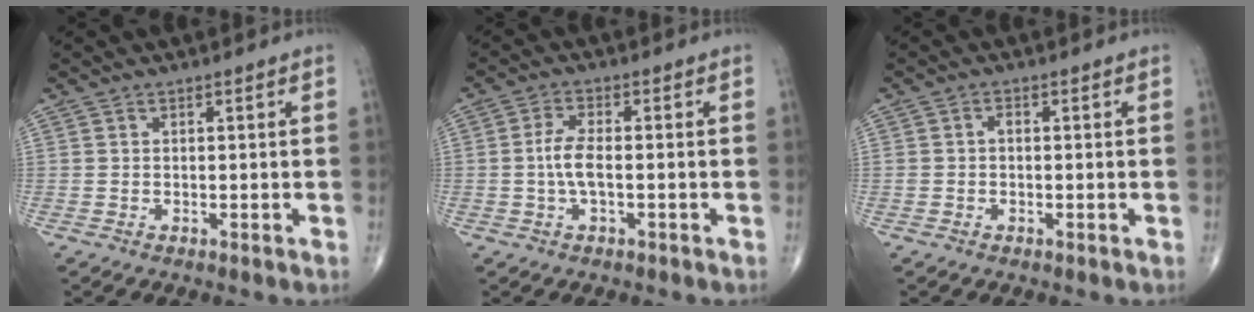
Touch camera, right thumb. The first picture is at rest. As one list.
[{"total": 4.3, "force": [-0.6, 1.6, 4.0], "torque": [-0.088, 0.011, -0.016]}, {"total": 1.1, "force": [-0.1, 0.8, 0.8], "torque": [-0.010, 0.003, -0.004]}]